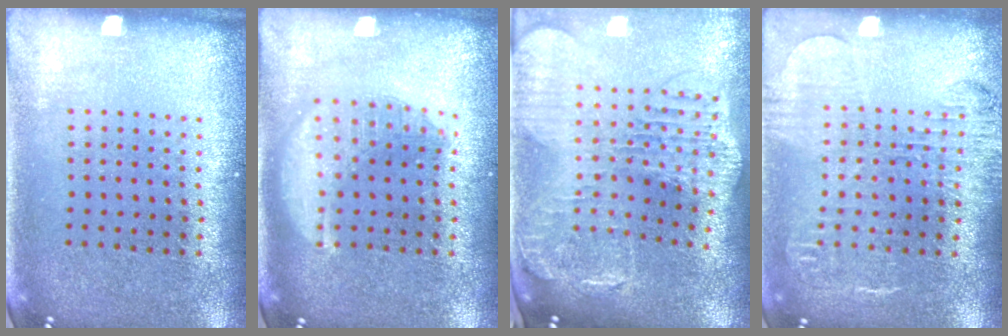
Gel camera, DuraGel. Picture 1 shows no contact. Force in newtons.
{"total": 1.9, "press": 1.9, "slide": 0.2}
{"total": 2.5, "press": 2.2, "slide": 1.2}
{"total": 1.8, "press": 1.7, "slide": 0.7}